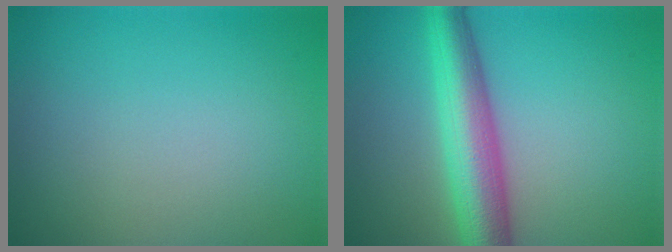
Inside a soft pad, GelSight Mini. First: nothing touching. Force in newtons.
{"total": 7.0, "press": 7.0, "slide": 0.0}